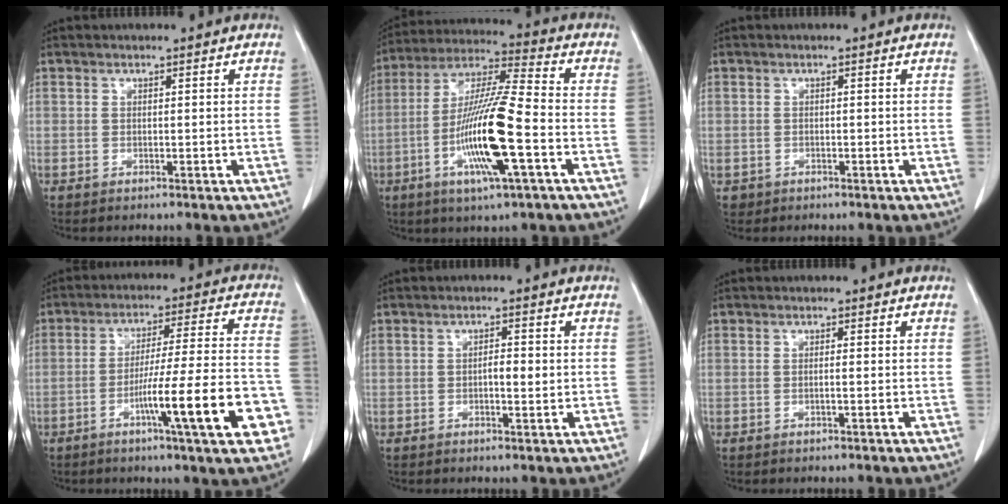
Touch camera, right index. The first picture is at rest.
{"total": 15.7, "force": [-4.6, 0.8, 15.0], "torque": [-0.297, -0.010, -0.088]}
{"total": 0.9, "force": [-0.4, 0.9, 0.0], "torque": [-0.001, 0.005, -0.005]}
{"total": 15.9, "force": [-6.2, 0.5, 14.6], "torque": [-0.207, 0.007, -0.089]}
{"total": 2.4, "force": [-0.1, 0.7, 2.3], "torque": [-0.038, 0.003, -0.001]}
{"total": 0.6, "force": [-0.2, -0.2, 0.5], "torque": [-0.009, 0.000, -0.003]}